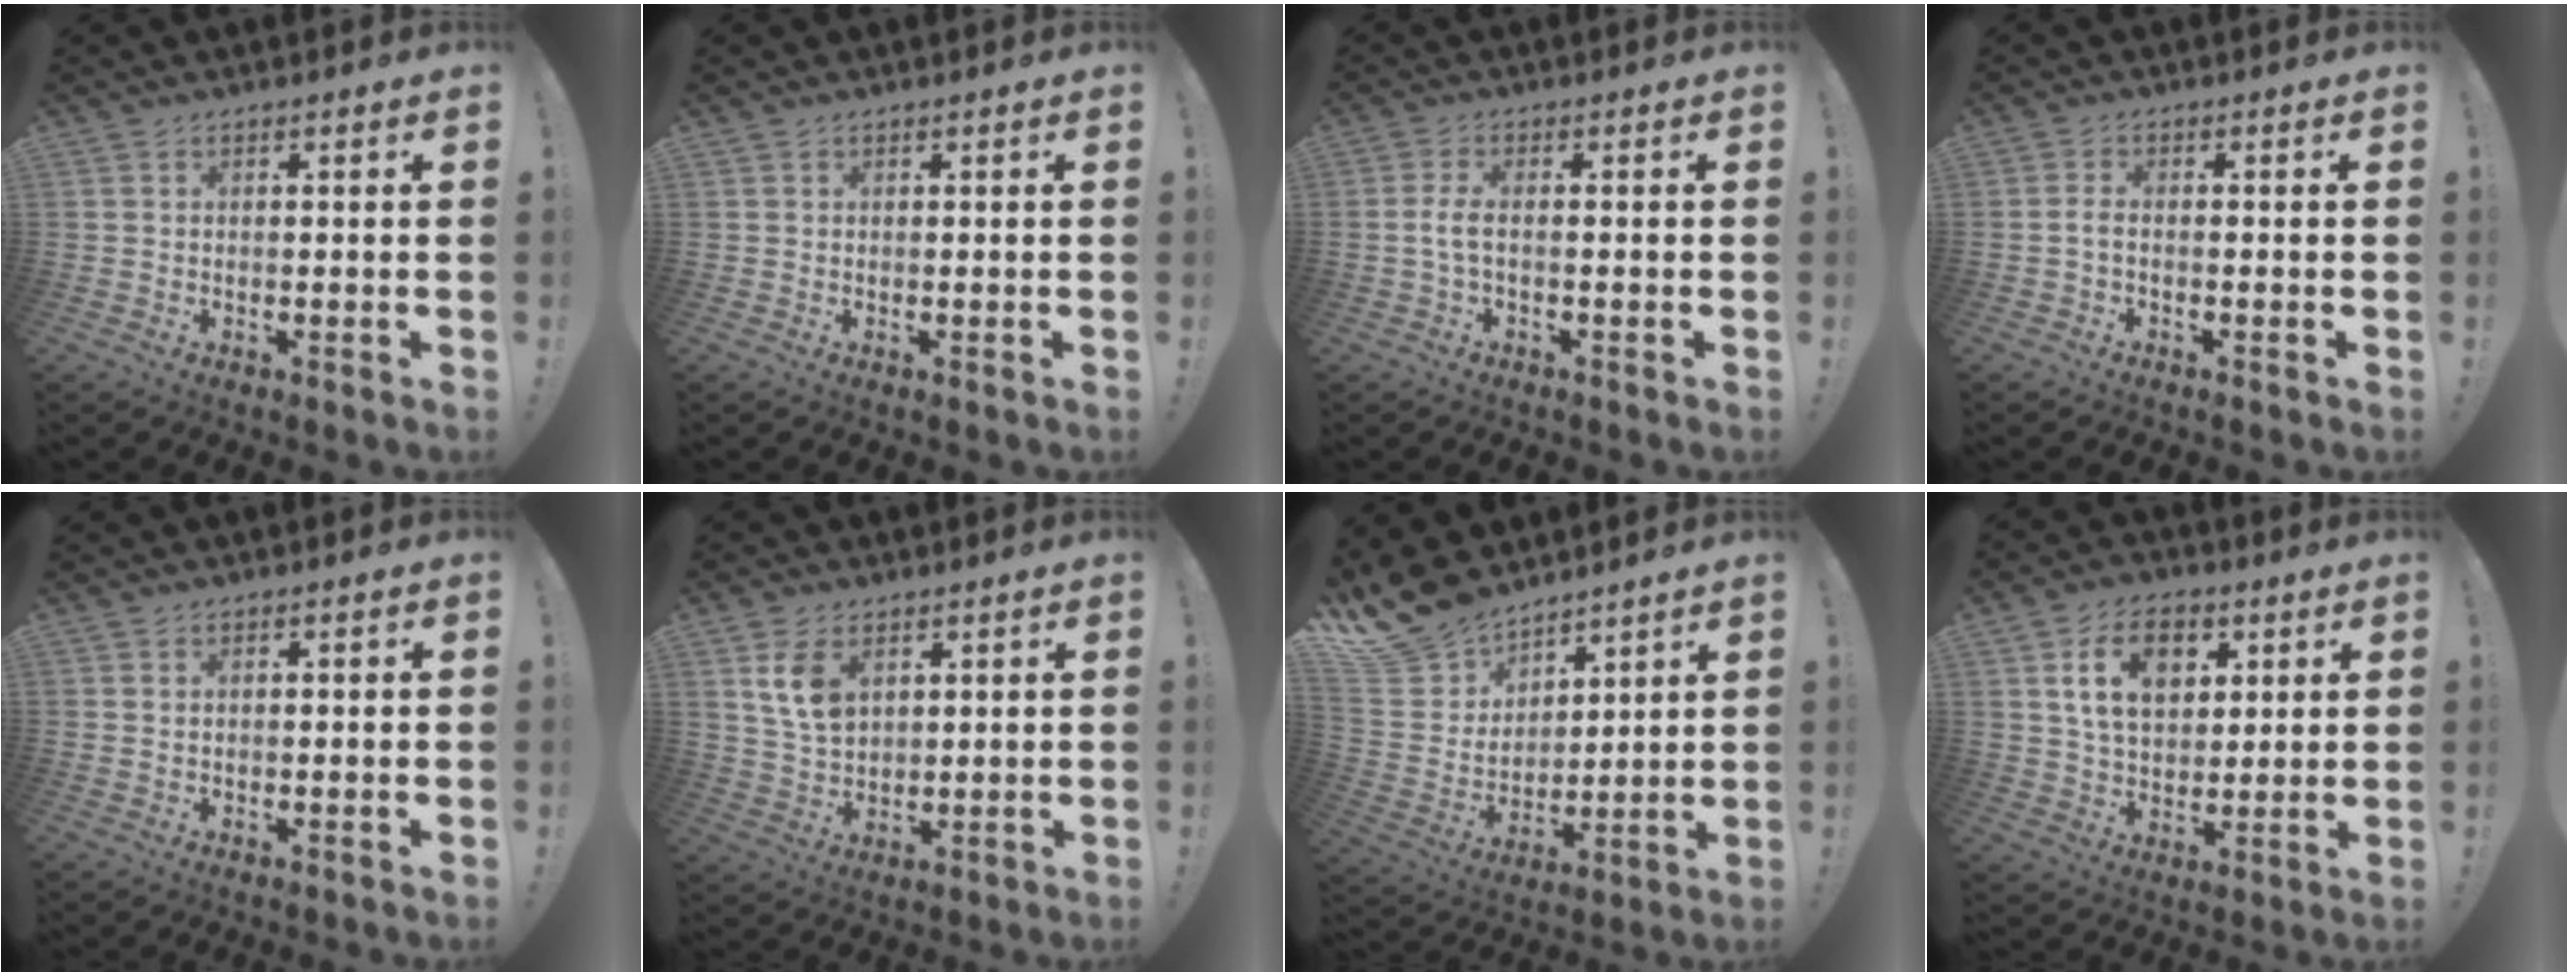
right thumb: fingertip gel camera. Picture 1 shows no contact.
{"total": 0.0}
{"total": 4.0, "force": [-0.5, 0.9, 3.8], "torque": [-0.084, -0.005, -0.012]}
{"total": 2.0, "force": [-0.9, 0.4, 1.7], "torque": [-0.037, 0.003, -0.018]}
{"total": 0.5, "force": [0.1, 0.3, 0.4], "torque": [-0.016, 0.006, 0.003]}
{"total": 9.1, "force": [4.4, 6.0, 5.3], "torque": [-0.090, -0.011, 0.087]}
{"total": 14.4, "force": [11.9, 7.3, 3.6], "torque": [-0.091, -0.089, 0.233]}
{"total": 13.5, "force": [5.4, 8.8, 8.6], "torque": [-0.144, 0.000, 0.101]}